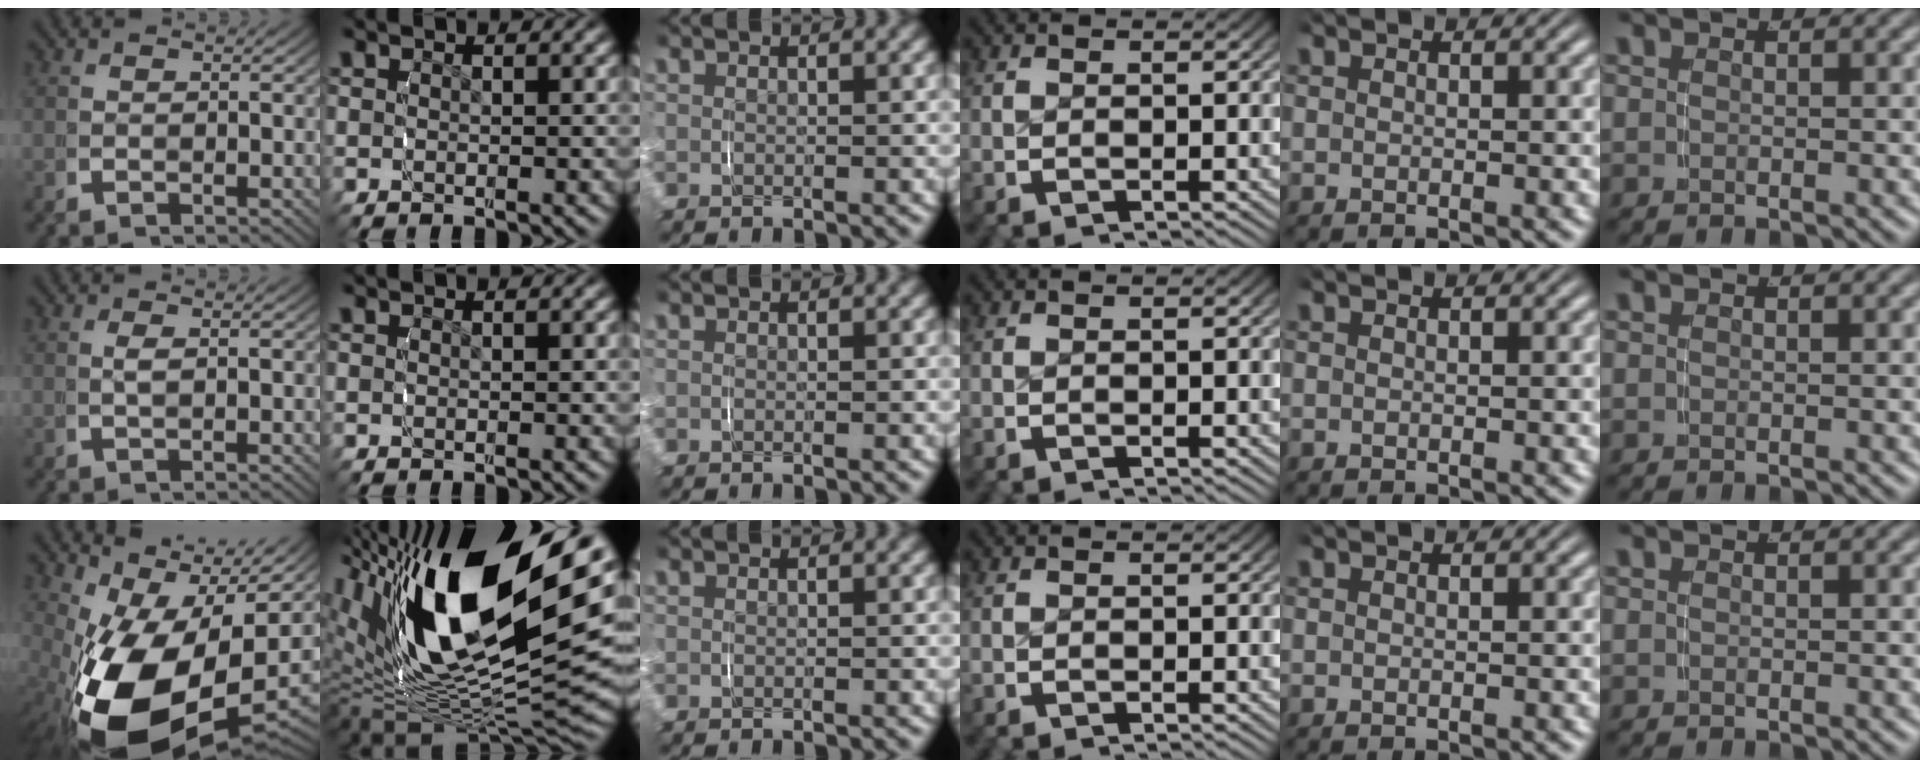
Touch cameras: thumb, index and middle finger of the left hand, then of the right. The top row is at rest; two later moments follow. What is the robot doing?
{"motion": "grasp_and_lifting", "object": "fork"}